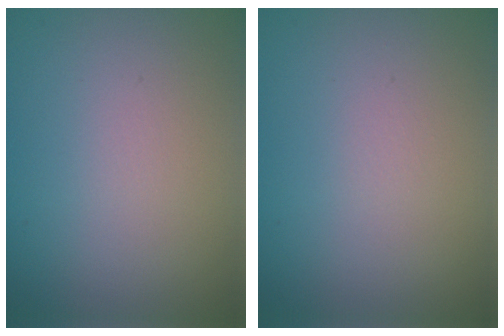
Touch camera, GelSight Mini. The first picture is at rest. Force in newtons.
{"total": 0.0}